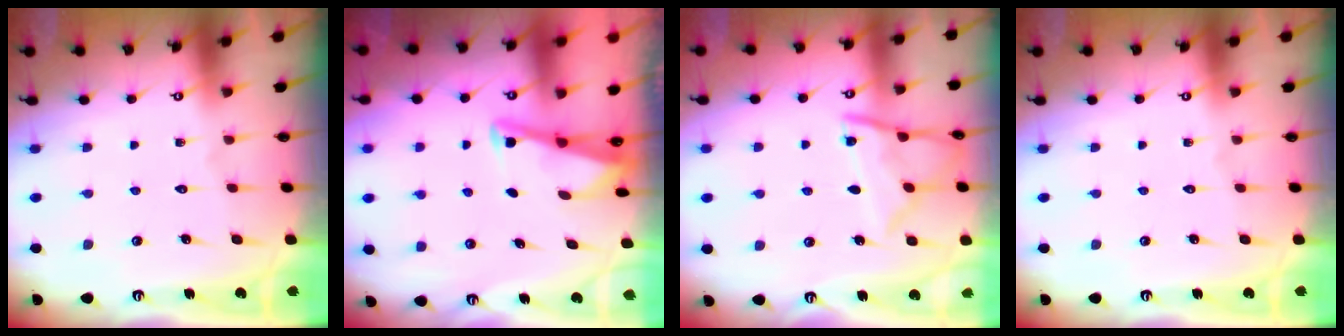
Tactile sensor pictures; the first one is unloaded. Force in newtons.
{"total": 2.9, "press": 2.9, "slide": 0.3}
{"total": 10.5, "press": 10.5, "slide": 0.2}
{"total": 0.0}